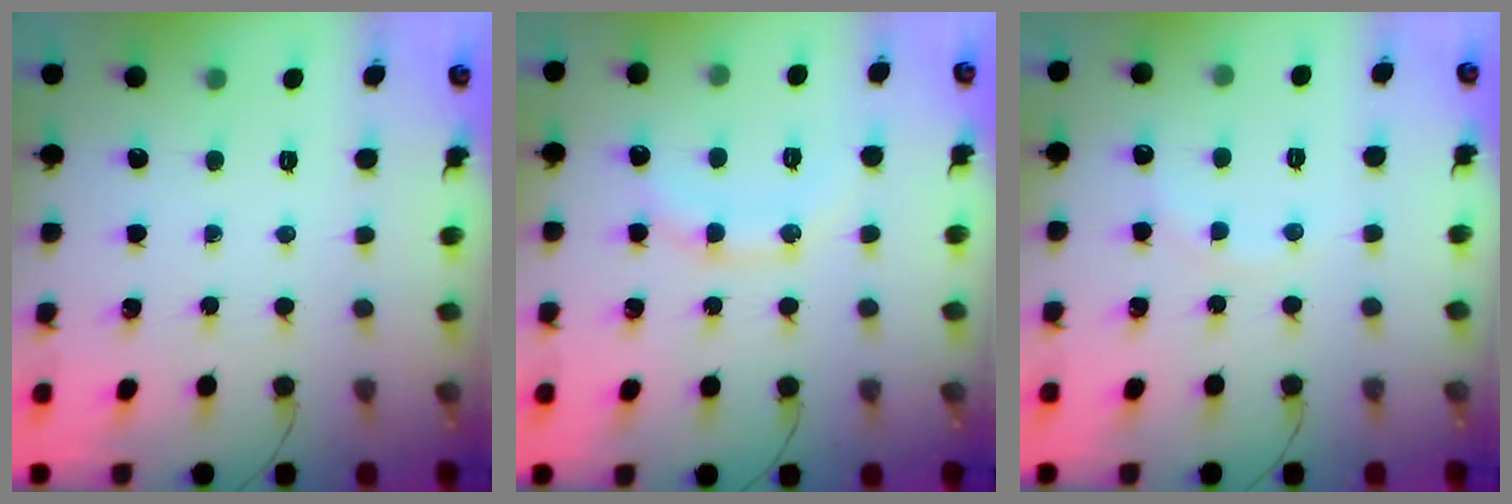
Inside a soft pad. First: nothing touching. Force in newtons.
{"total": 10.7, "press": 10.7, "slide": 1.2}
{"total": 3.9, "press": 3.8, "slide": 1.0}